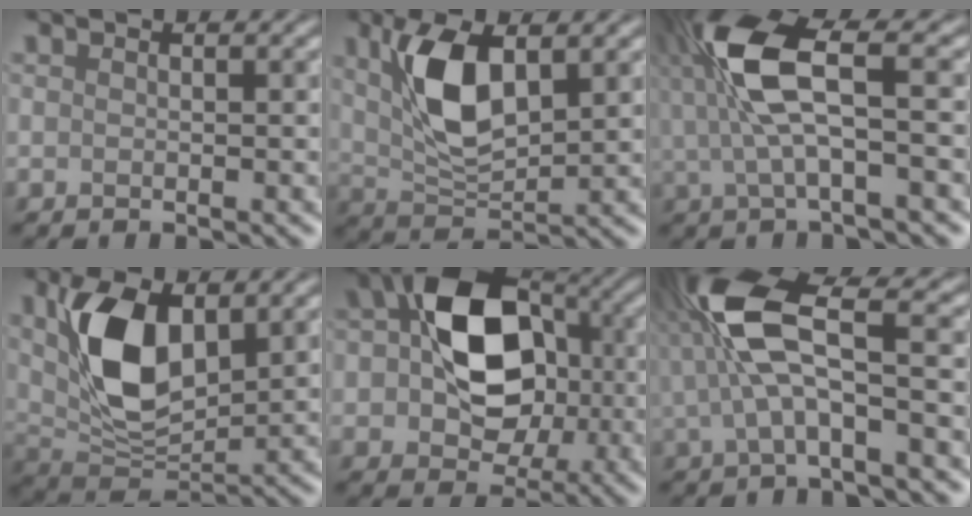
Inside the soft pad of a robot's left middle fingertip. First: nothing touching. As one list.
[{"total": 5.3, "force": [2.1, 2.0, 4.5], "torque": [-0.114, 0.005, 0.052]}, {"total": 6.7, "force": [1.2, 1.5, 6.5], "torque": [-0.164, 0.019, 0.028]}, {"total": 7.2, "force": [2.4, 3.7, 5.7], "torque": [-0.139, 0.001, 0.055]}, {"total": 10.2, "force": [0.7, 7.2, 7.1], "torque": [-0.126, 0.010, 0.016]}, {"total": 6.8, "force": [-0.1, 1.8, 6.6], "torque": [-0.160, 0.023, -0.001]}]